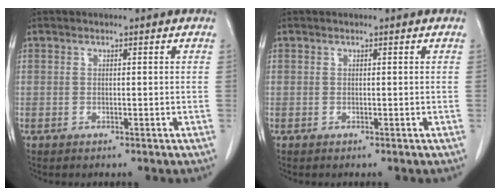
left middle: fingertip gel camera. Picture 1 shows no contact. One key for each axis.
{"total": 0.0}